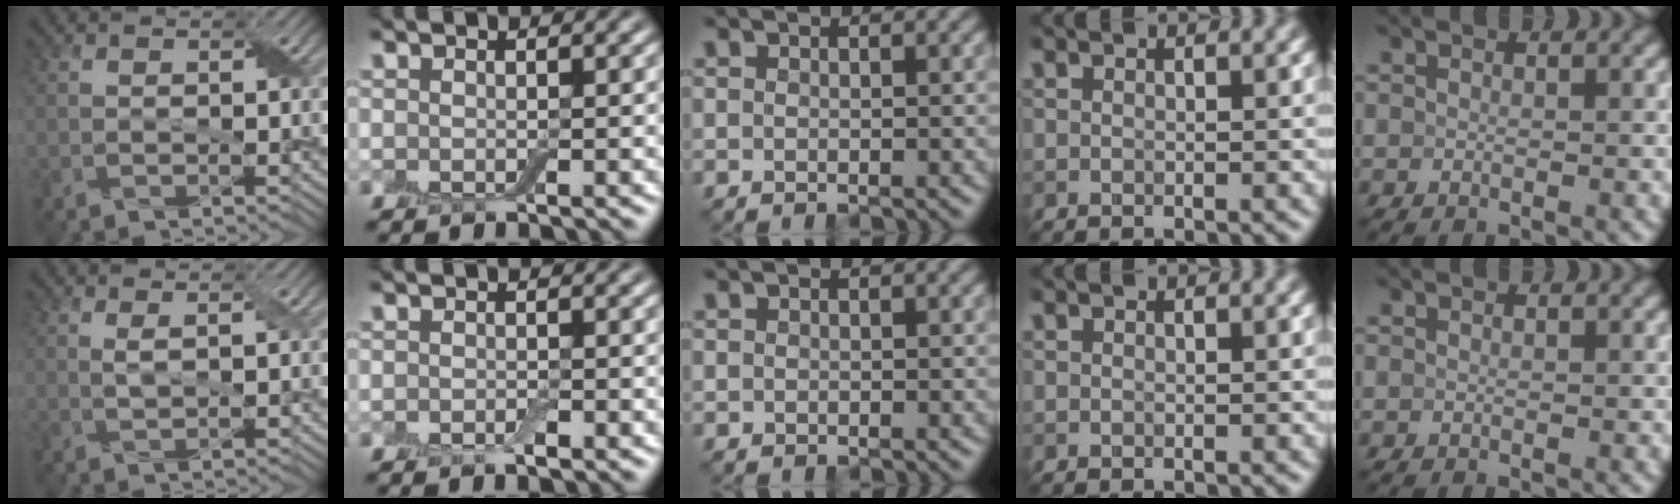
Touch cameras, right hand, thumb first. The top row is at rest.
{"thumb": {"total": 1.4, "force": [0.6, 0.3, 1.3], "torque": [-0.032, 0.001, 0.013]}, "index": {"total": 1.0, "force": [-0.5, 0.4, 0.8], "torque": [-0.012, -0.001, -0.007]}}